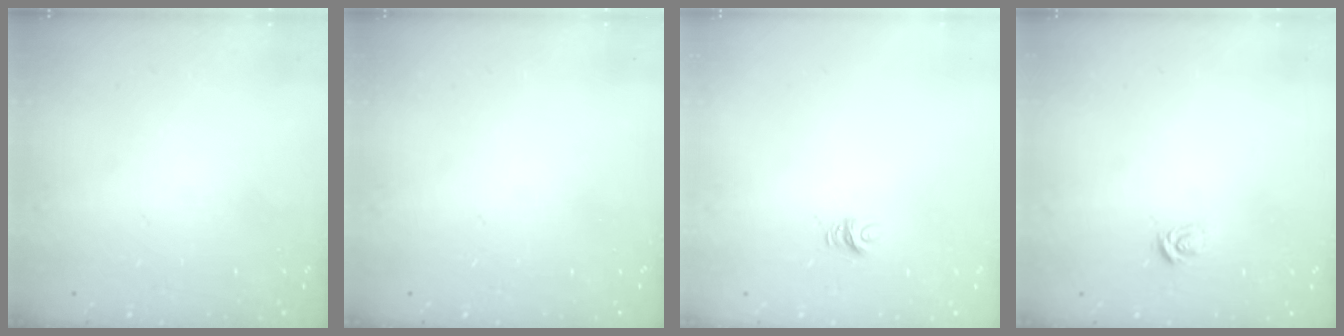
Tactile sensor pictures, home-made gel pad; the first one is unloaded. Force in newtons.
{"total": 0.0}
{"total": 4.6, "press": 4.6, "slide": 0.3}
{"total": 3.7, "press": 3.7, "slide": 0.2}